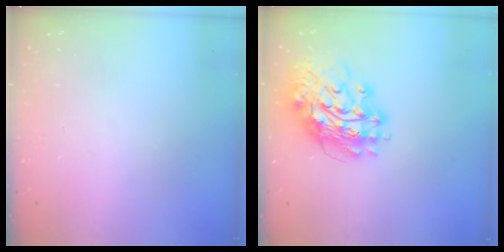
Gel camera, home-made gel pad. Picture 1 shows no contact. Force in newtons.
{"total": 16.2, "press": 16.1, "slide": 2.1}